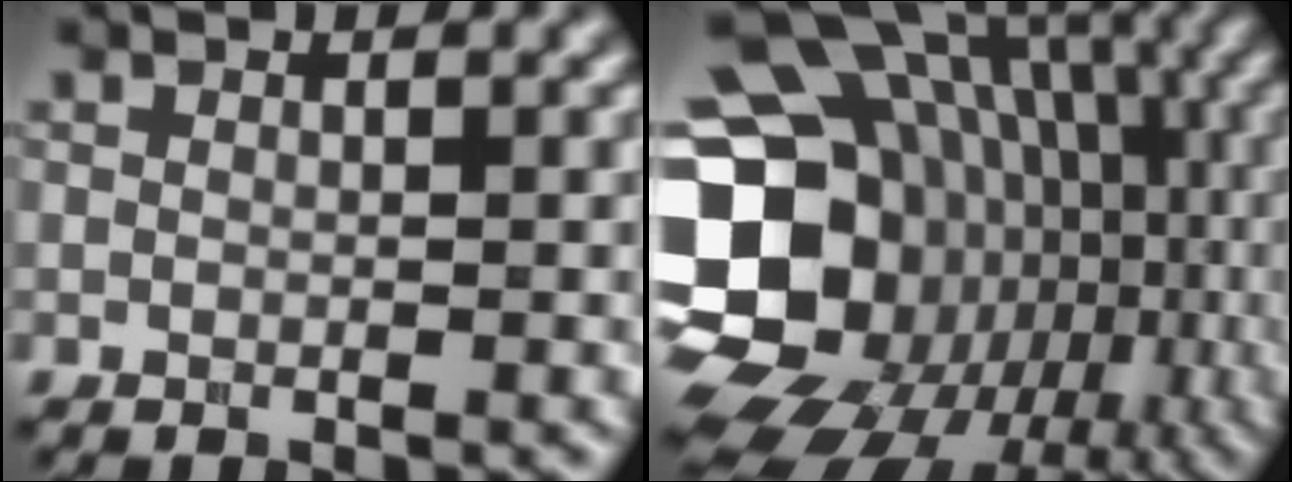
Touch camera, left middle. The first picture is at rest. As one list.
[{"total": 24.2, "force": [-4.0, 20.8, 11.7], "torque": [-0.209, 0.003, -0.088]}]